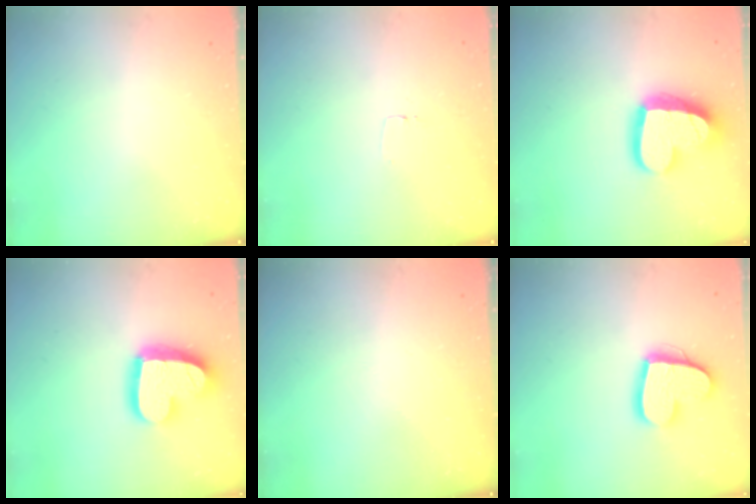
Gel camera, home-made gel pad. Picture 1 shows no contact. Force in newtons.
{"total": 2.3, "press": 2.3, "slide": 0.1}
{"total": 19.1, "press": 19.0, "slide": 2.0}
{"total": 18.7, "press": 18.7, "slide": 1.4}
{"total": 0.0}
{"total": 16.2, "press": 16.2, "slide": 1.4}